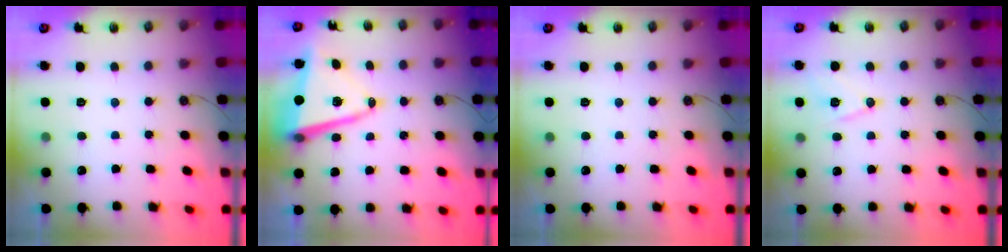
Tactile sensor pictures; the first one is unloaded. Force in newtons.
{"total": 12.7, "press": 12.6, "slide": 1.4}
{"total": 0.0}
{"total": 10.3, "press": 9.7, "slide": 3.4}